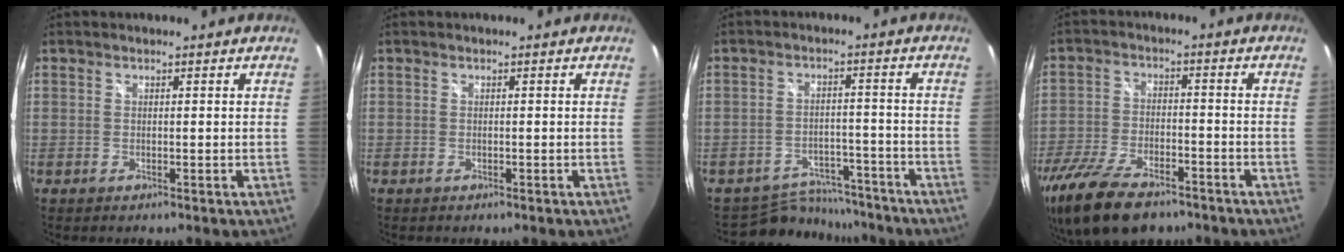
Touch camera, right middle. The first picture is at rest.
{"total": 0.5, "force": [-0.4, 0.3, 0.2], "torque": [-0.004, 0.001, -0.007]}
{"total": 10.4, "force": [-9.6, 3.9, 1.1], "torque": [-0.034, 0.019, -0.132]}
{"total": 17.0, "force": [-12.2, 7.0, 9.6], "torque": [-0.216, -0.035, -0.213]}